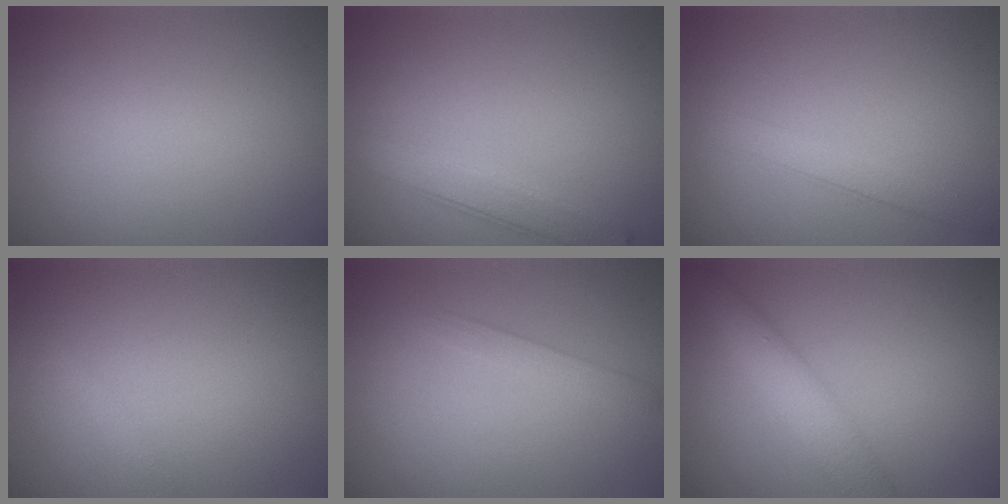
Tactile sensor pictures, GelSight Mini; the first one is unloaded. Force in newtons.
{"total": 2.9, "press": 2.9, "slide": 0.1}
{"total": 2.1, "press": 2.1, "slide": 0.0}
{"total": 0.5, "press": 0.5, "slide": 0.0}
{"total": 1.3, "press": 1.3, "slide": 0.1}
{"total": 3.7, "press": 3.7, "slide": 0.1}